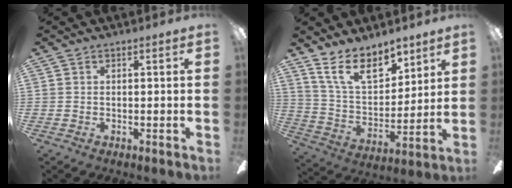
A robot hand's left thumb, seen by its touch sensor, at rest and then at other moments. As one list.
[{"total": 15.7, "force": [10.9, 7.3, 8.7], "torque": [-0.165, -0.053, 0.204]}]